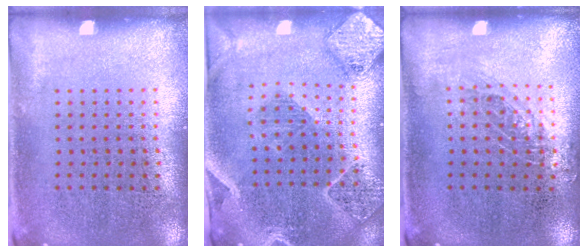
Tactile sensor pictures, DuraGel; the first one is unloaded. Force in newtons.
{"total": 2.3, "press": 2.1, "slide": 0.9}
{"total": 0.9, "press": 0.8, "slide": 0.2}